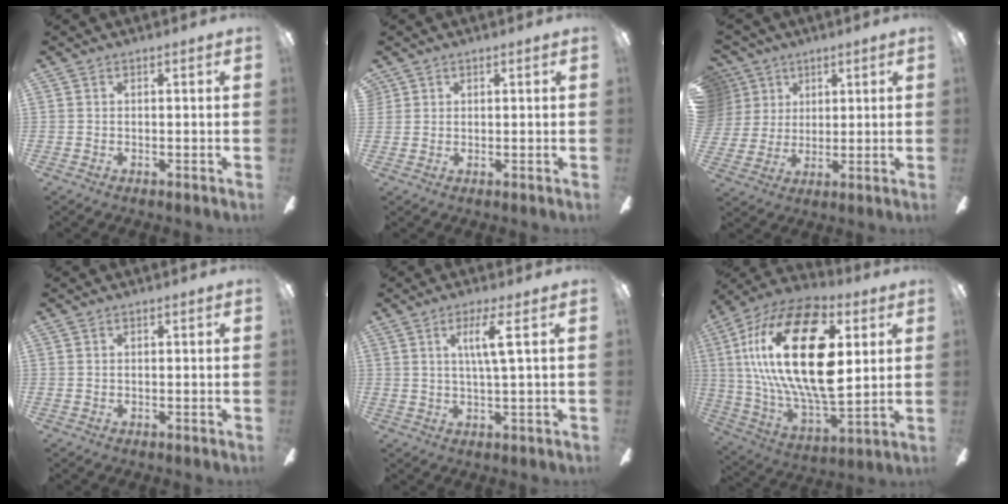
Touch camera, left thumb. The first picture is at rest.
{"total": 1.2, "force": [1.0, 0.7, -0.1], "torque": [0.001, 0.000, 0.019]}
{"total": 7.8, "force": [3.7, 6.9, 0.4], "torque": [-0.030, -0.019, 0.075]}
{"total": 0.0}
{"total": 6.2, "force": [2.3, 0.3, 5.8], "torque": [-0.112, -0.003, 0.032]}
{"total": 30.8, "force": [7.7, 15.1, 25.7], "torque": [-0.530, -0.019, 0.123]}